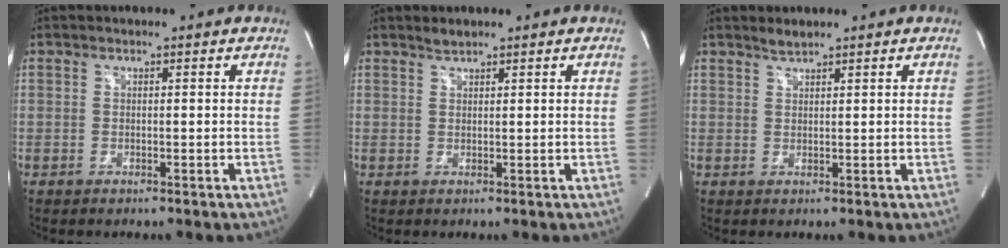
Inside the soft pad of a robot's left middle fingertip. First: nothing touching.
{"total": 1.1, "force": [1.0, 0.2, 0.2], "torque": [-0.008, 0.000, 0.021]}
{"total": 1.3, "force": [1.3, 0.1, 0.3], "torque": [-0.011, 0.000, 0.027]}